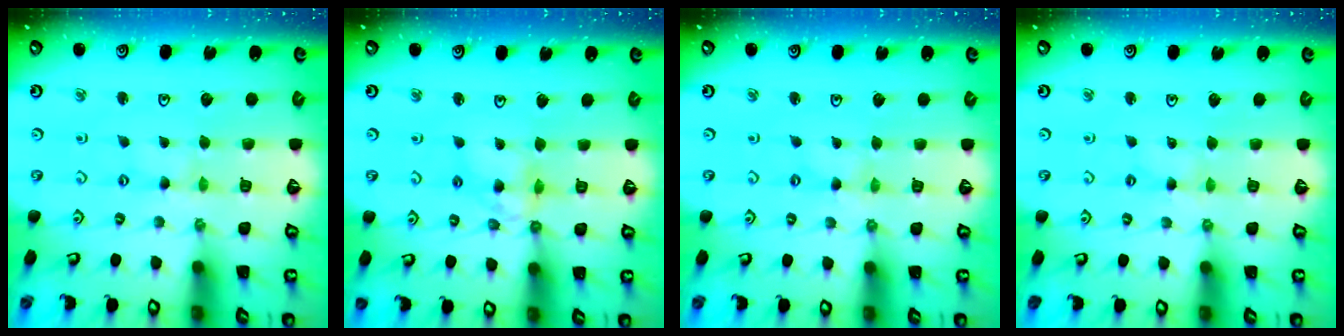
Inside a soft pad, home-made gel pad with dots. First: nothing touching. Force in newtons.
{"total": 8.3, "press": 8.2, "slide": 0.9}
{"total": 0.0}
{"total": 1.1, "press": 1.1, "slide": 0.3}